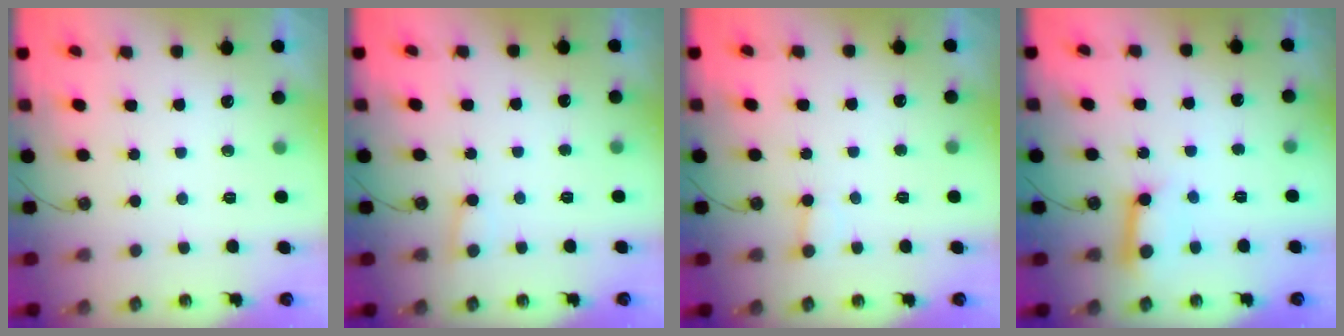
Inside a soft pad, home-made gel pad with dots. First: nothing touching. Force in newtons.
{"total": 3.9, "press": 3.9, "slide": 0.4}
{"total": 2.8, "press": 2.8, "slide": 0.3}
{"total": 10.4, "press": 10.4, "slide": 0.9}